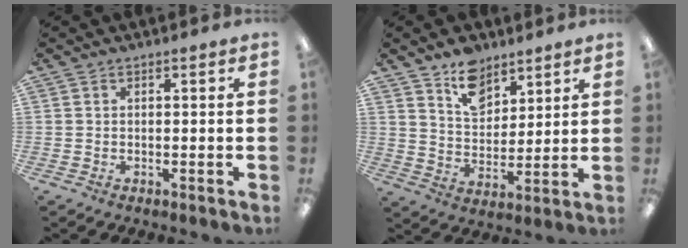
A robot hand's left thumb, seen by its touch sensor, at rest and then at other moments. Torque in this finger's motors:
{"motor_torque": [-0.04, -0.06, 0.10, -0.33, 0.08]}